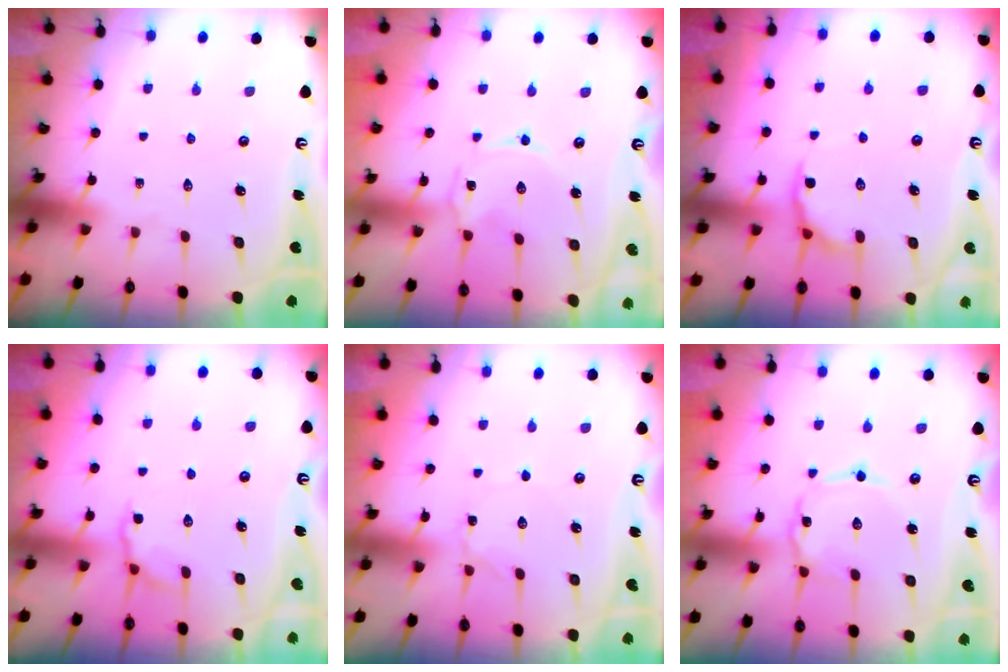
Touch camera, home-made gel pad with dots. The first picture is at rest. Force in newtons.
{"total": 0.6, "press": 0.5, "slide": 0.2}
{"total": 6.2, "press": 5.7, "slide": 2.4}
{"total": 3.8, "press": 3.5, "slide": 1.4}
{"total": 1.6, "press": 1.6, "slide": 0.2}
{"total": 1.2, "press": 1.1, "slide": 0.2}